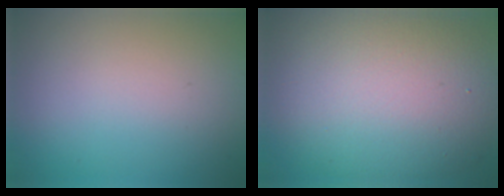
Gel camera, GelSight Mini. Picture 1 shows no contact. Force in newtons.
{"total": 12.0, "press": 11.9, "slide": 0.6}